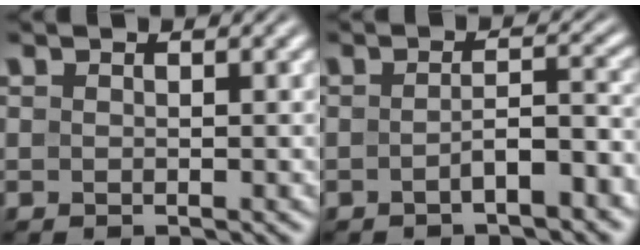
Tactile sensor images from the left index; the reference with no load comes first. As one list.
[{"total": 3.3, "force": [-1.4, 0.9, 2.8], "torque": [-0.047, 0.009, -0.026]}]